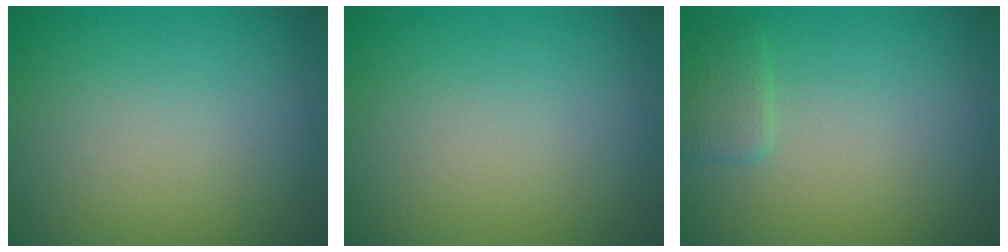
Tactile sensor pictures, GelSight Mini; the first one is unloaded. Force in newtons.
{"total": 0.0}
{"total": 1.4, "press": 1.4, "slide": 0.1}